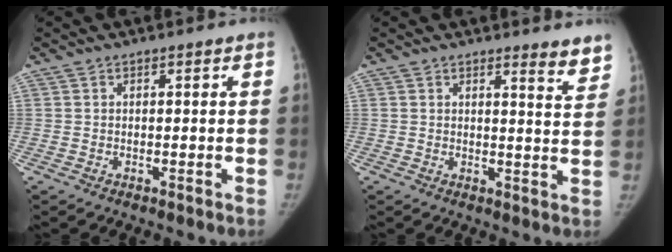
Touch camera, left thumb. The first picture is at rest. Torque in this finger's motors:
{"motor_torque": [0.61, 0.05, 0.20, -0.48, 0.10]}